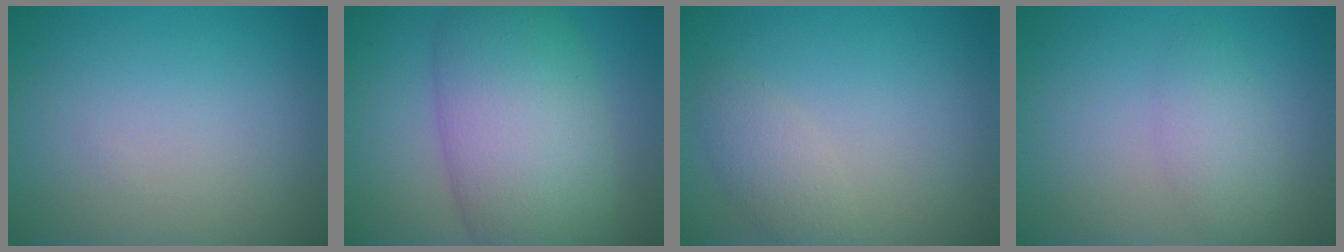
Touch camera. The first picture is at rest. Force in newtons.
{"total": 10.4, "press": 10.3, "slide": 0.4}
{"total": 2.0, "press": 2.0, "slide": 0.0}
{"total": 2.3, "press": 2.3, "slide": 0.1}